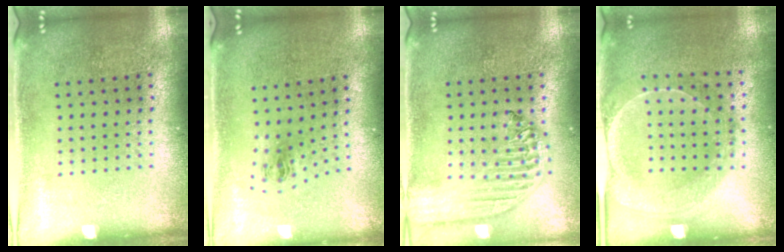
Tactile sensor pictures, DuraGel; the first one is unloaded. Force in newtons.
{"total": 1.1, "press": 0.4, "slide": 1.0}
{"total": 2.3, "press": 2.0, "slide": 1.2}
{"total": 1.8, "press": 1.7, "slide": 0.4}